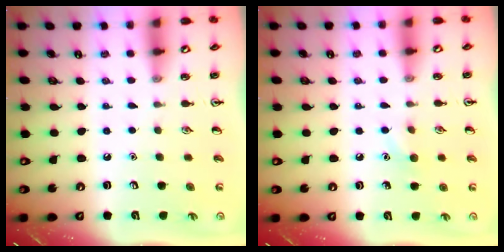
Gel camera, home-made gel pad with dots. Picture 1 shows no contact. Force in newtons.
{"total": 5.7, "press": 5.4, "slide": 1.7}